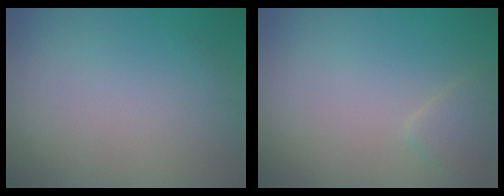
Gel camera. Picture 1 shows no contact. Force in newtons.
{"total": 1.6, "press": 1.6, "slide": 0.1}